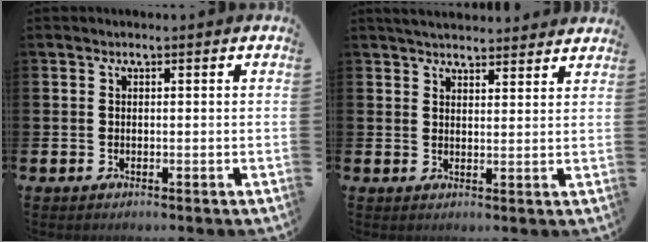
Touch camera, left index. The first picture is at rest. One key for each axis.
{"total": 3.9, "fx": 3.9, "fy": 0.5, "fz": 0.5, "tx": -0.013, "ty": -0.018, "tz": 0.071}